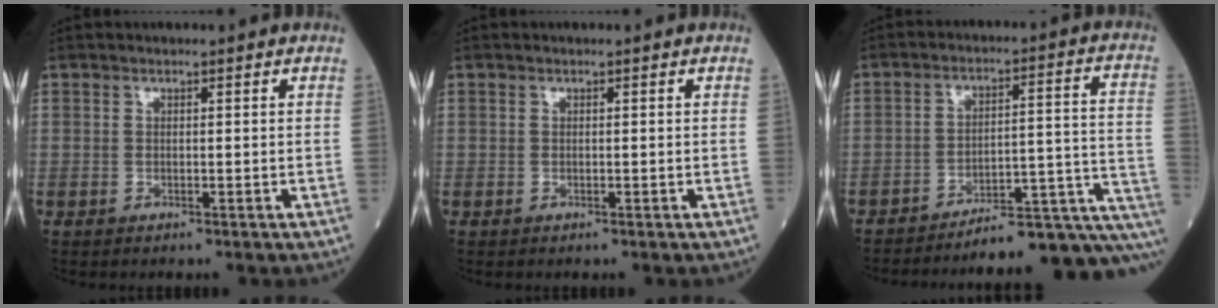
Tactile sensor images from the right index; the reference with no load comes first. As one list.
[{"total": 0.0}, {"total": 15.0, "force": [-13.1, 0.9, 7.3], "torque": [-0.038, 0.049, -0.176]}]